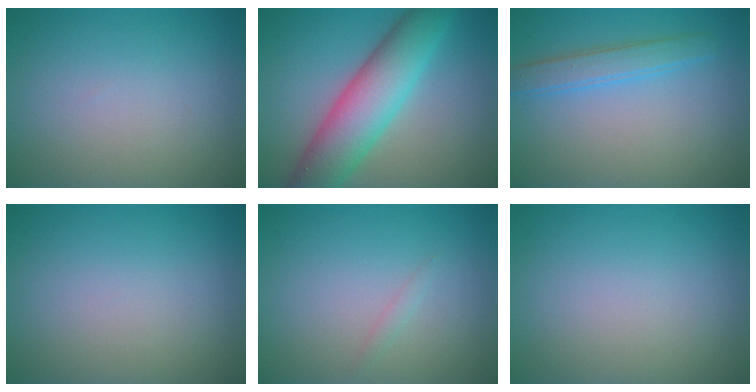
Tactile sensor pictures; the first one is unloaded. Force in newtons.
{"total": 8.4, "press": 8.4, "slide": 0.2}
{"total": 2.6, "press": 2.6, "slide": 0.1}
{"total": 0.0}
{"total": 0.6, "press": 0.6, "slide": 0.0}
{"total": 0.0}